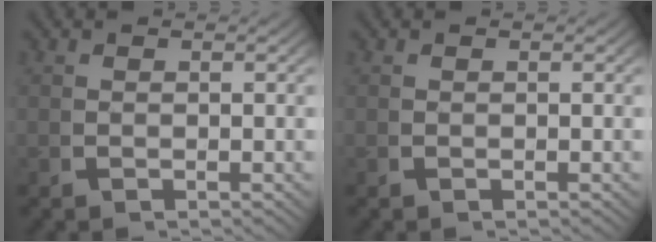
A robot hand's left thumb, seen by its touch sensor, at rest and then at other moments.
{"total": 0.0}